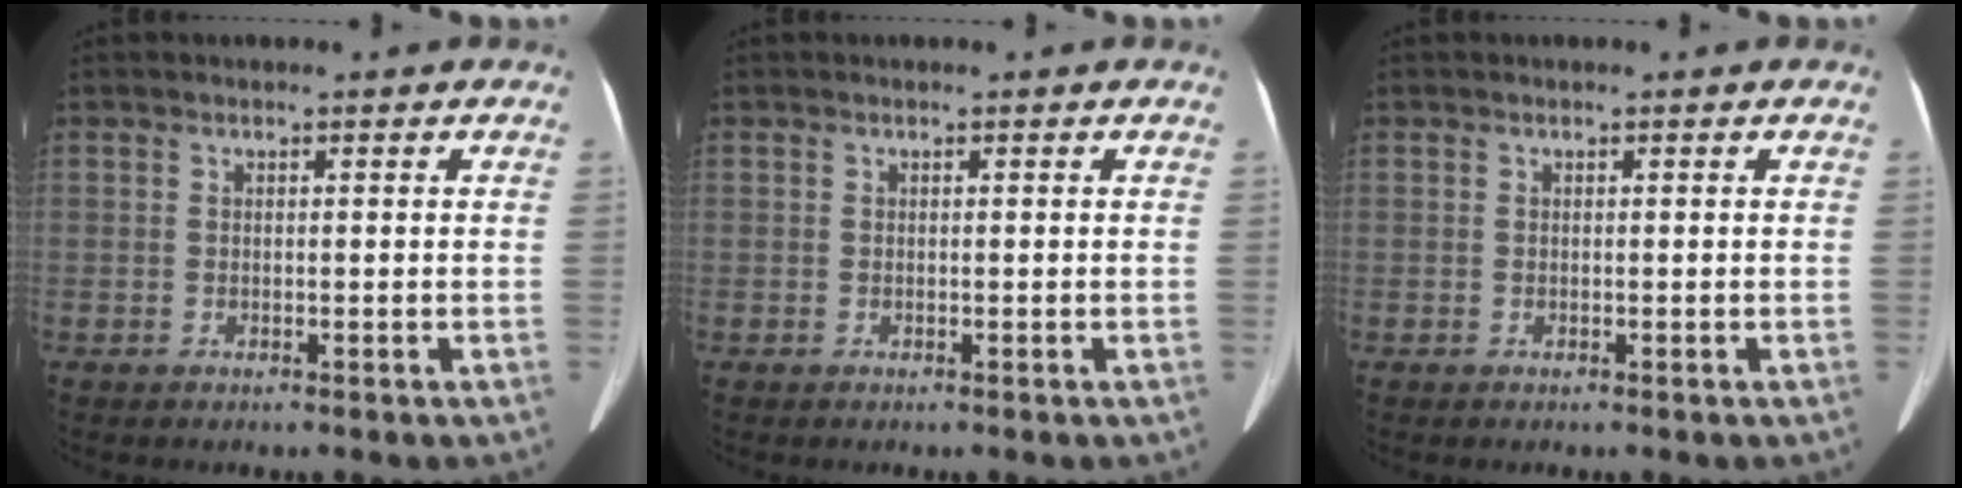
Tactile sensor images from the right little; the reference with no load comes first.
{"total": 0.0}
{"total": 0.0}